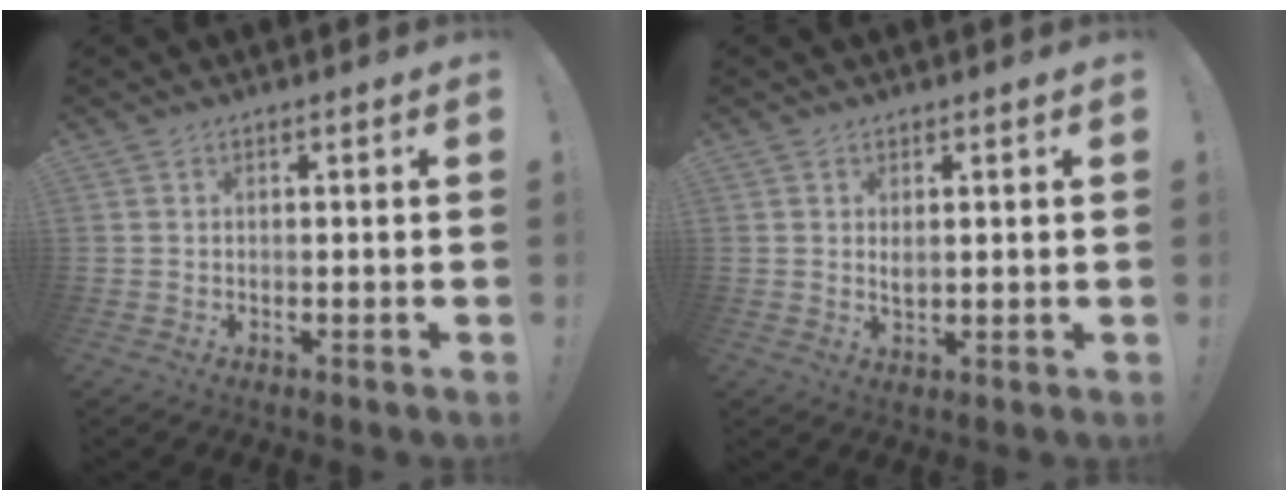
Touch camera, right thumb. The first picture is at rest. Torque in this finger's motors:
{"motor_torque": [-0.18, 0.18, 0.07, 0.25, 0.07]}